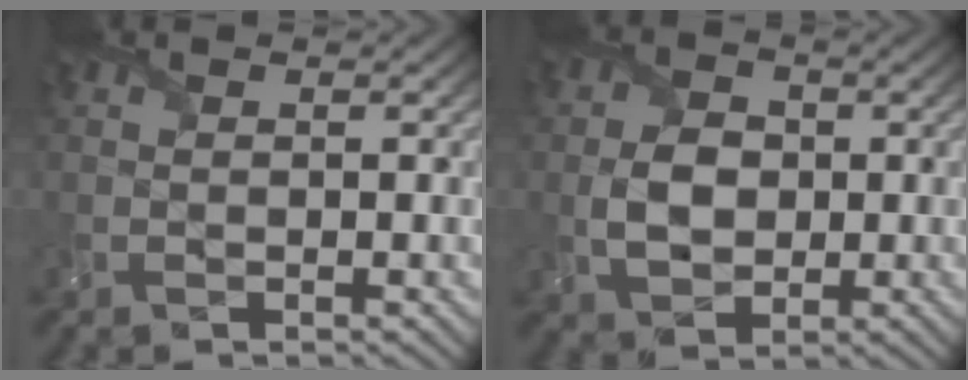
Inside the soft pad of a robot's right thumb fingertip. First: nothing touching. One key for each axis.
{"total": 5.0, "fx": -0.3, "fy": 3.8, "fz": 3.2, "tx": -0.071, "ty": -0.003, "tz": -0.007}